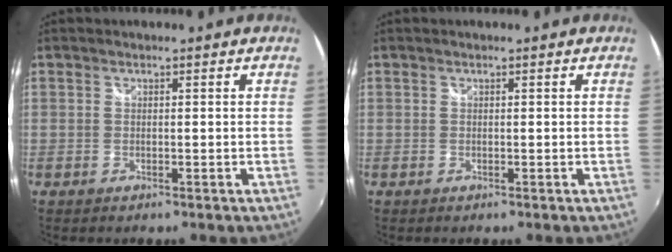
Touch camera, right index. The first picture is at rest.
{"total": 0.0}